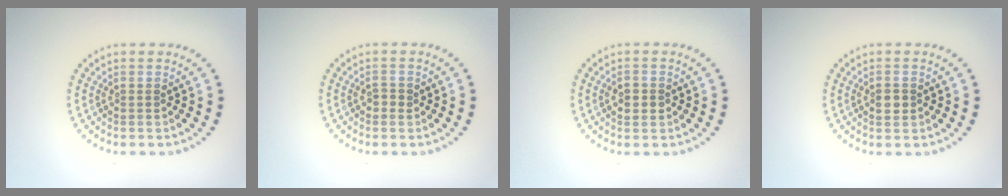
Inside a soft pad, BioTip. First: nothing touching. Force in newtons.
{"total": 1.0, "press": 0.9, "slide": 0.3}
{"total": 2.2, "press": 2.1, "slide": 0.2}
{"total": 1.4, "press": 1.4, "slide": 0.2}